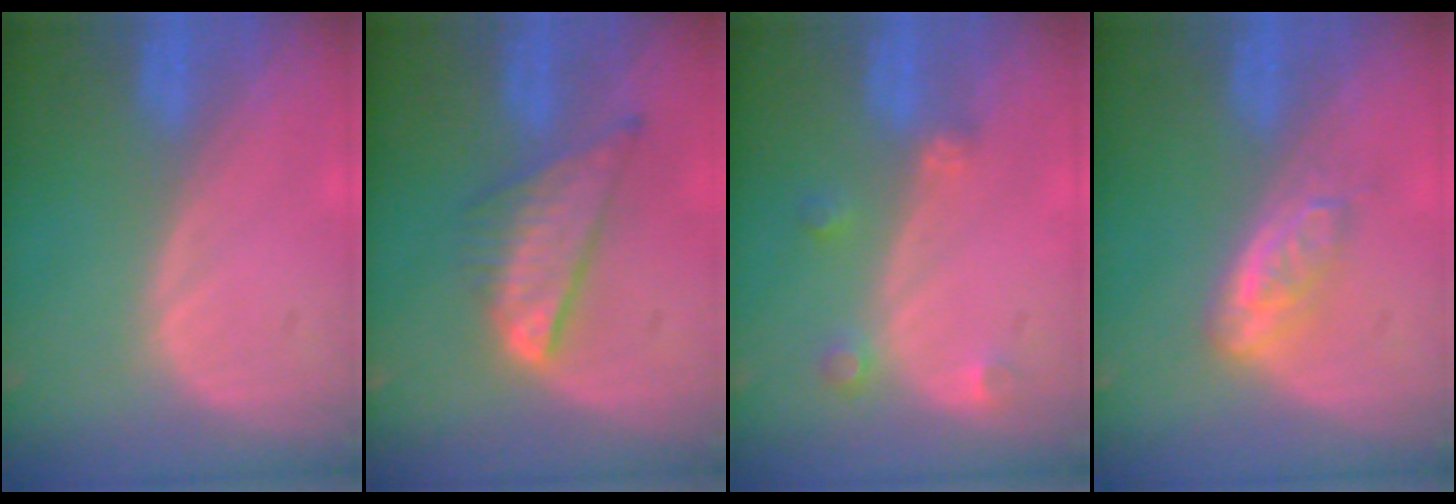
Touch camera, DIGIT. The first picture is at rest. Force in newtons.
{"total": 7.9, "press": 6.7, "slide": 4.3}
{"total": 2.6, "press": 2.5, "slide": 0.5}
{"total": 4.8, "press": 4.2, "slide": 2.4}